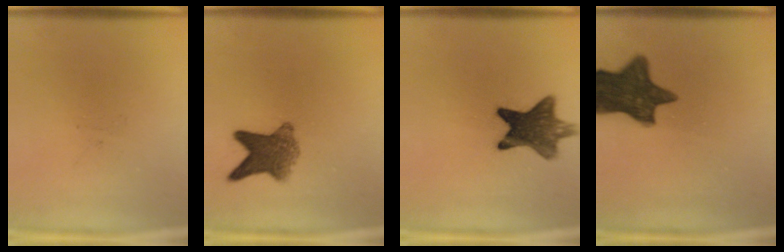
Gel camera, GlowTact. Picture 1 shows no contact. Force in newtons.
{"total": 6.8}
{"total": 10.6}
{"total": 12.7}